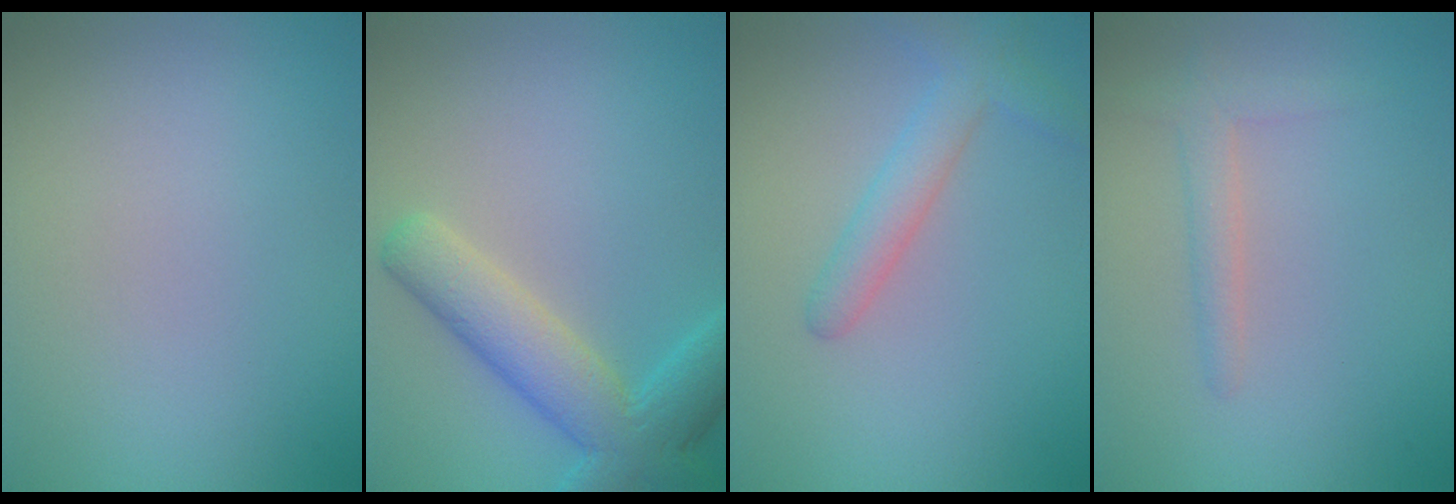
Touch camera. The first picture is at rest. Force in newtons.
{"total": 6.2, "press": 6.2, "slide": 0.6}
{"total": 2.8, "press": 2.7, "slide": 0.2}
{"total": 1.9, "press": 1.9, "slide": 0.2}